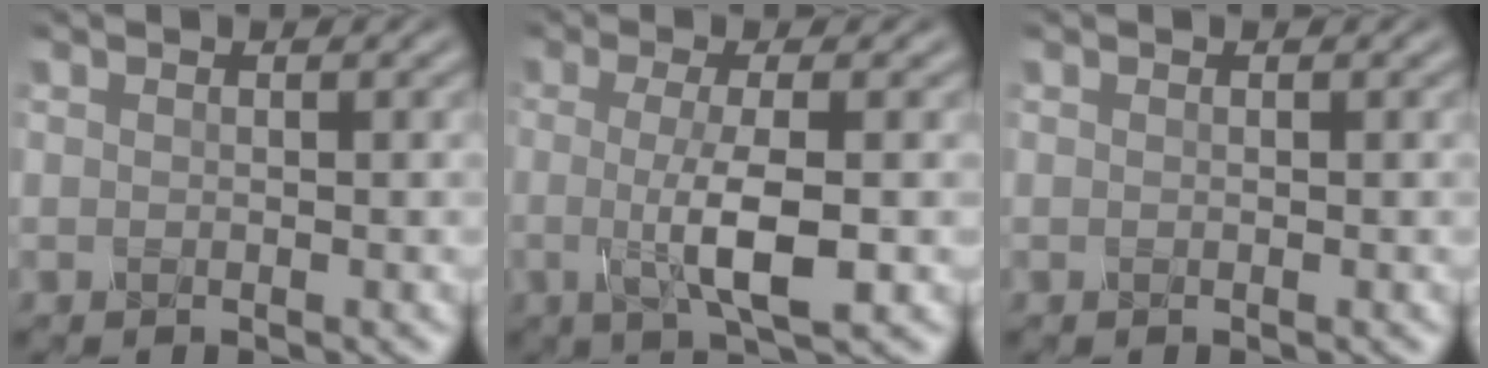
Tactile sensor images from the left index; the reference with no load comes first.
{"total": 5.4, "force": [-0.6, 1.4, 5.2], "torque": [-0.087, -0.010, -0.012]}
{"total": 0.0}